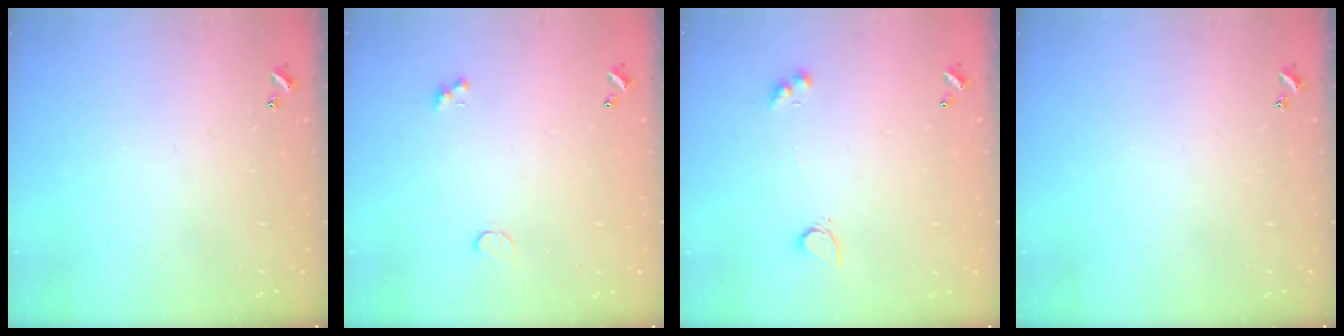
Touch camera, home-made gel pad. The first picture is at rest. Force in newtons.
{"total": 0.8, "press": 0.7, "slide": 0.4}
{"total": 2.9, "press": 2.6, "slide": 1.3}
{"total": 0.0}